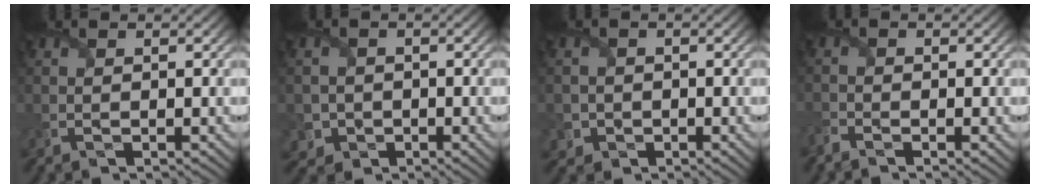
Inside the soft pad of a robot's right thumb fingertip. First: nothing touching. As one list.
[{"total": 3.3, "force": [-1.1, 3.1, 0.5], "torque": [-0.013, -0.012, -0.029]}, {"total": 2.6, "force": [-0.8, 2.5, 0.4], "torque": [-0.008, -0.008, -0.018]}, {"total": 1.9, "force": [-1.8, 0.3, 0.5], "torque": [-0.018, -0.012, -0.047]}]